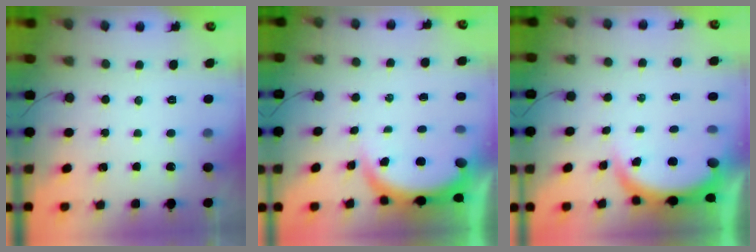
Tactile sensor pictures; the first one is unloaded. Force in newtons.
{"total": 5.5, "press": 5.5, "slide": 0.2}
{"total": 5.5, "press": 5.5, "slide": 0.2}